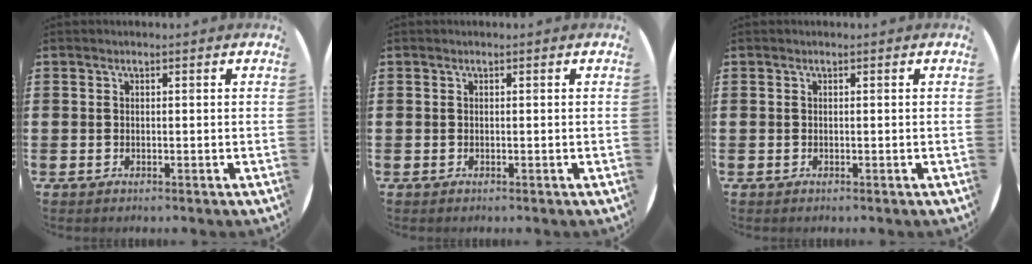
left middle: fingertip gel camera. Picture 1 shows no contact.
{"total": 0.0}
{"total": 0.0}